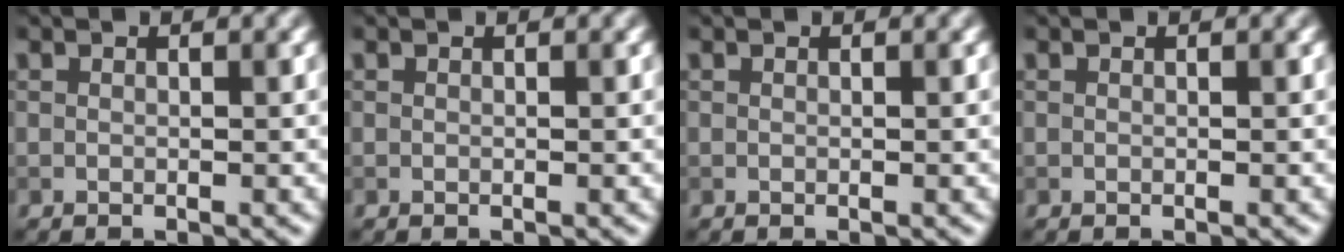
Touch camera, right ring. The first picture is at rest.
{"total": 0.0}
{"total": 0.0}
{"total": 0.0}